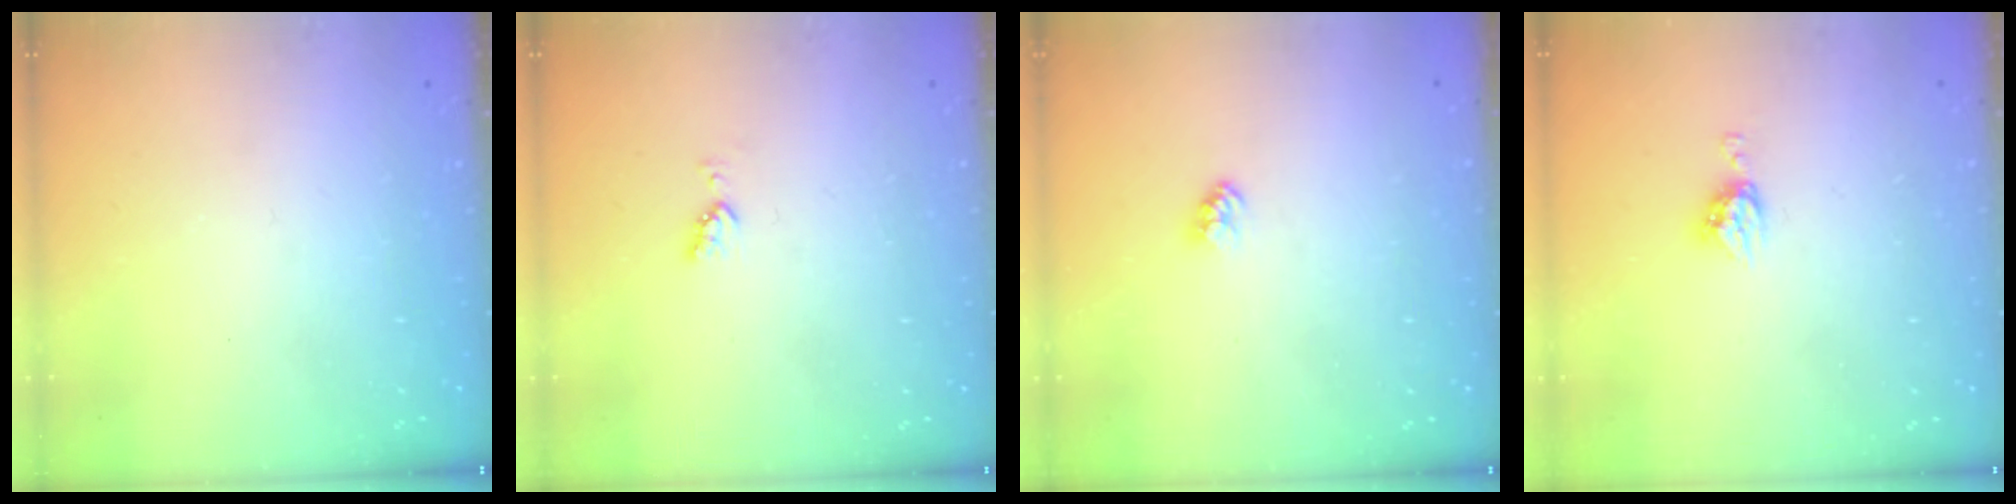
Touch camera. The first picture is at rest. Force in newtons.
{"total": 3.6, "press": 3.5, "slide": 0.9}
{"total": 2.4, "press": 2.4, "slide": 0.1}
{"total": 5.0, "press": 4.9, "slide": 0.3}